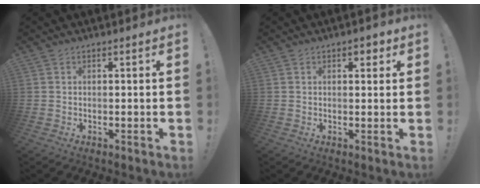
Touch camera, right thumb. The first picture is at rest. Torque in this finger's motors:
{"motor_torque": [-0.15, 0.16, -0.09, 0.10, -0.02]}